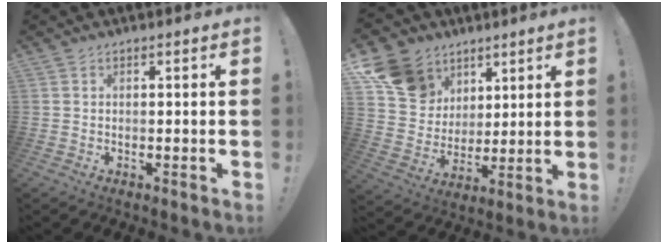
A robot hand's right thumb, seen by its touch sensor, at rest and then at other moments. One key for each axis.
{"total": 14.7, "fx": 7.9, "fy": 11.3, "fz": 5.0, "tx": -0.085, "ty": -0.044, "tz": 0.166}